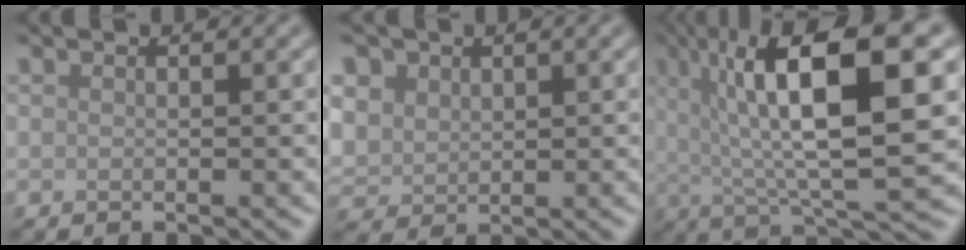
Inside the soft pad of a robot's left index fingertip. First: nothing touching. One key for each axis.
{"total": 5.9, "fx": 3.0, "fy": 4.4, "fz": 2.4, "tx": -0.084, "ty": 0.013, "tz": 0.052}
{"total": 12.8, "fx": 3.7, "fy": 3.0, "fz": 11.8, "tx": -0.177, "ty": 0.013, "tz": 0.062}